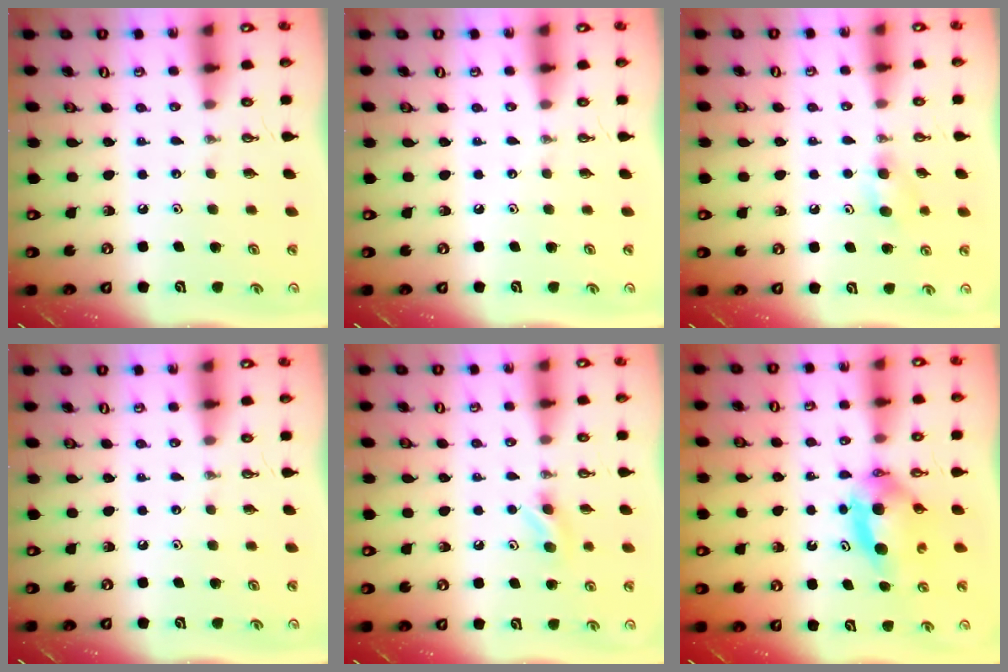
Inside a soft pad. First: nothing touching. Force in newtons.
{"total": 0.0}
{"total": 5.3, "press": 5.1, "slide": 1.3}
{"total": 0.0}
{"total": 5.0, "press": 4.1, "slide": 2.8}
{"total": 5.5, "press": 5.1, "slide": 1.9}